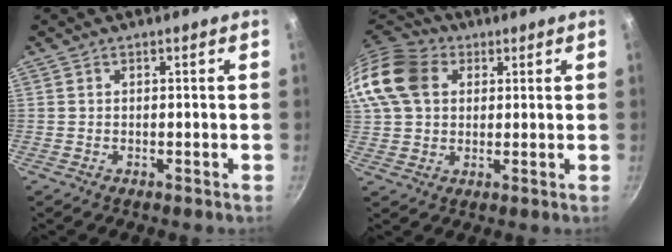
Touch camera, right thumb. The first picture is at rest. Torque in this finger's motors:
{"motor_torque": [-0.22, 1.95, 0.51, -0.35, 0.20]}